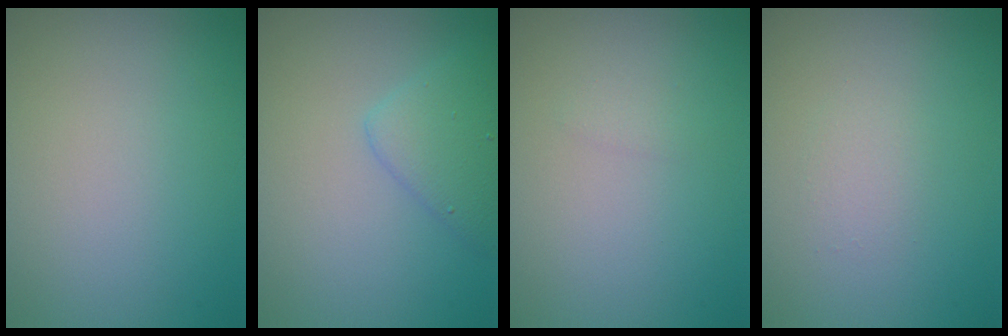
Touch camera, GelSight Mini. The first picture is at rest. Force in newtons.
{"total": 2.8, "press": 2.8, "slide": 0.1}
{"total": 0.5, "press": 0.5, "slide": 0.0}
{"total": 1.0, "press": 1.0, "slide": 0.0}